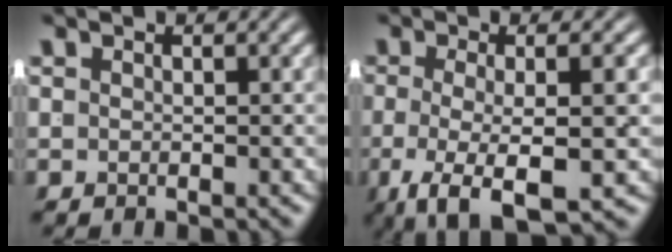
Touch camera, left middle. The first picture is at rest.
{"total": 6.9, "force": [-4.0, 1.9, 5.4], "torque": [-0.113, -0.038, -0.040]}